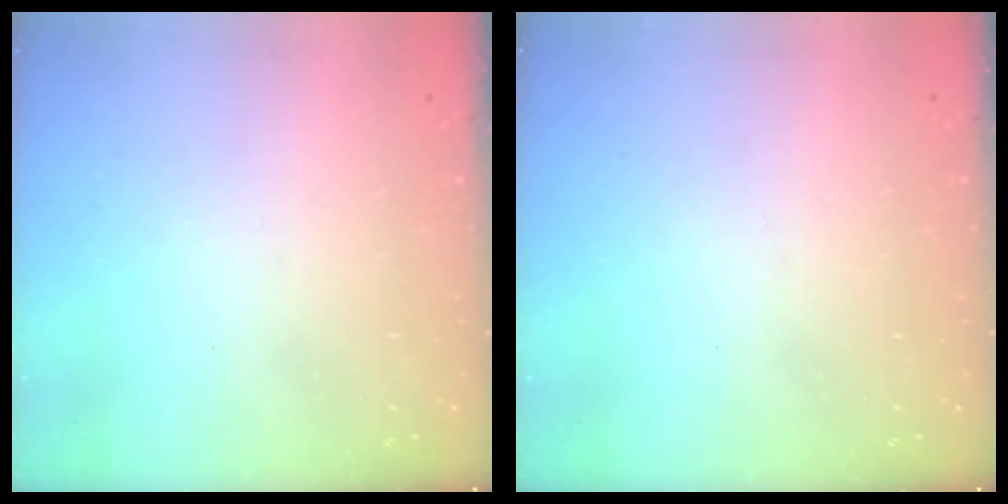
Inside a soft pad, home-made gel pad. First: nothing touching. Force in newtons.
{"total": 0.0}